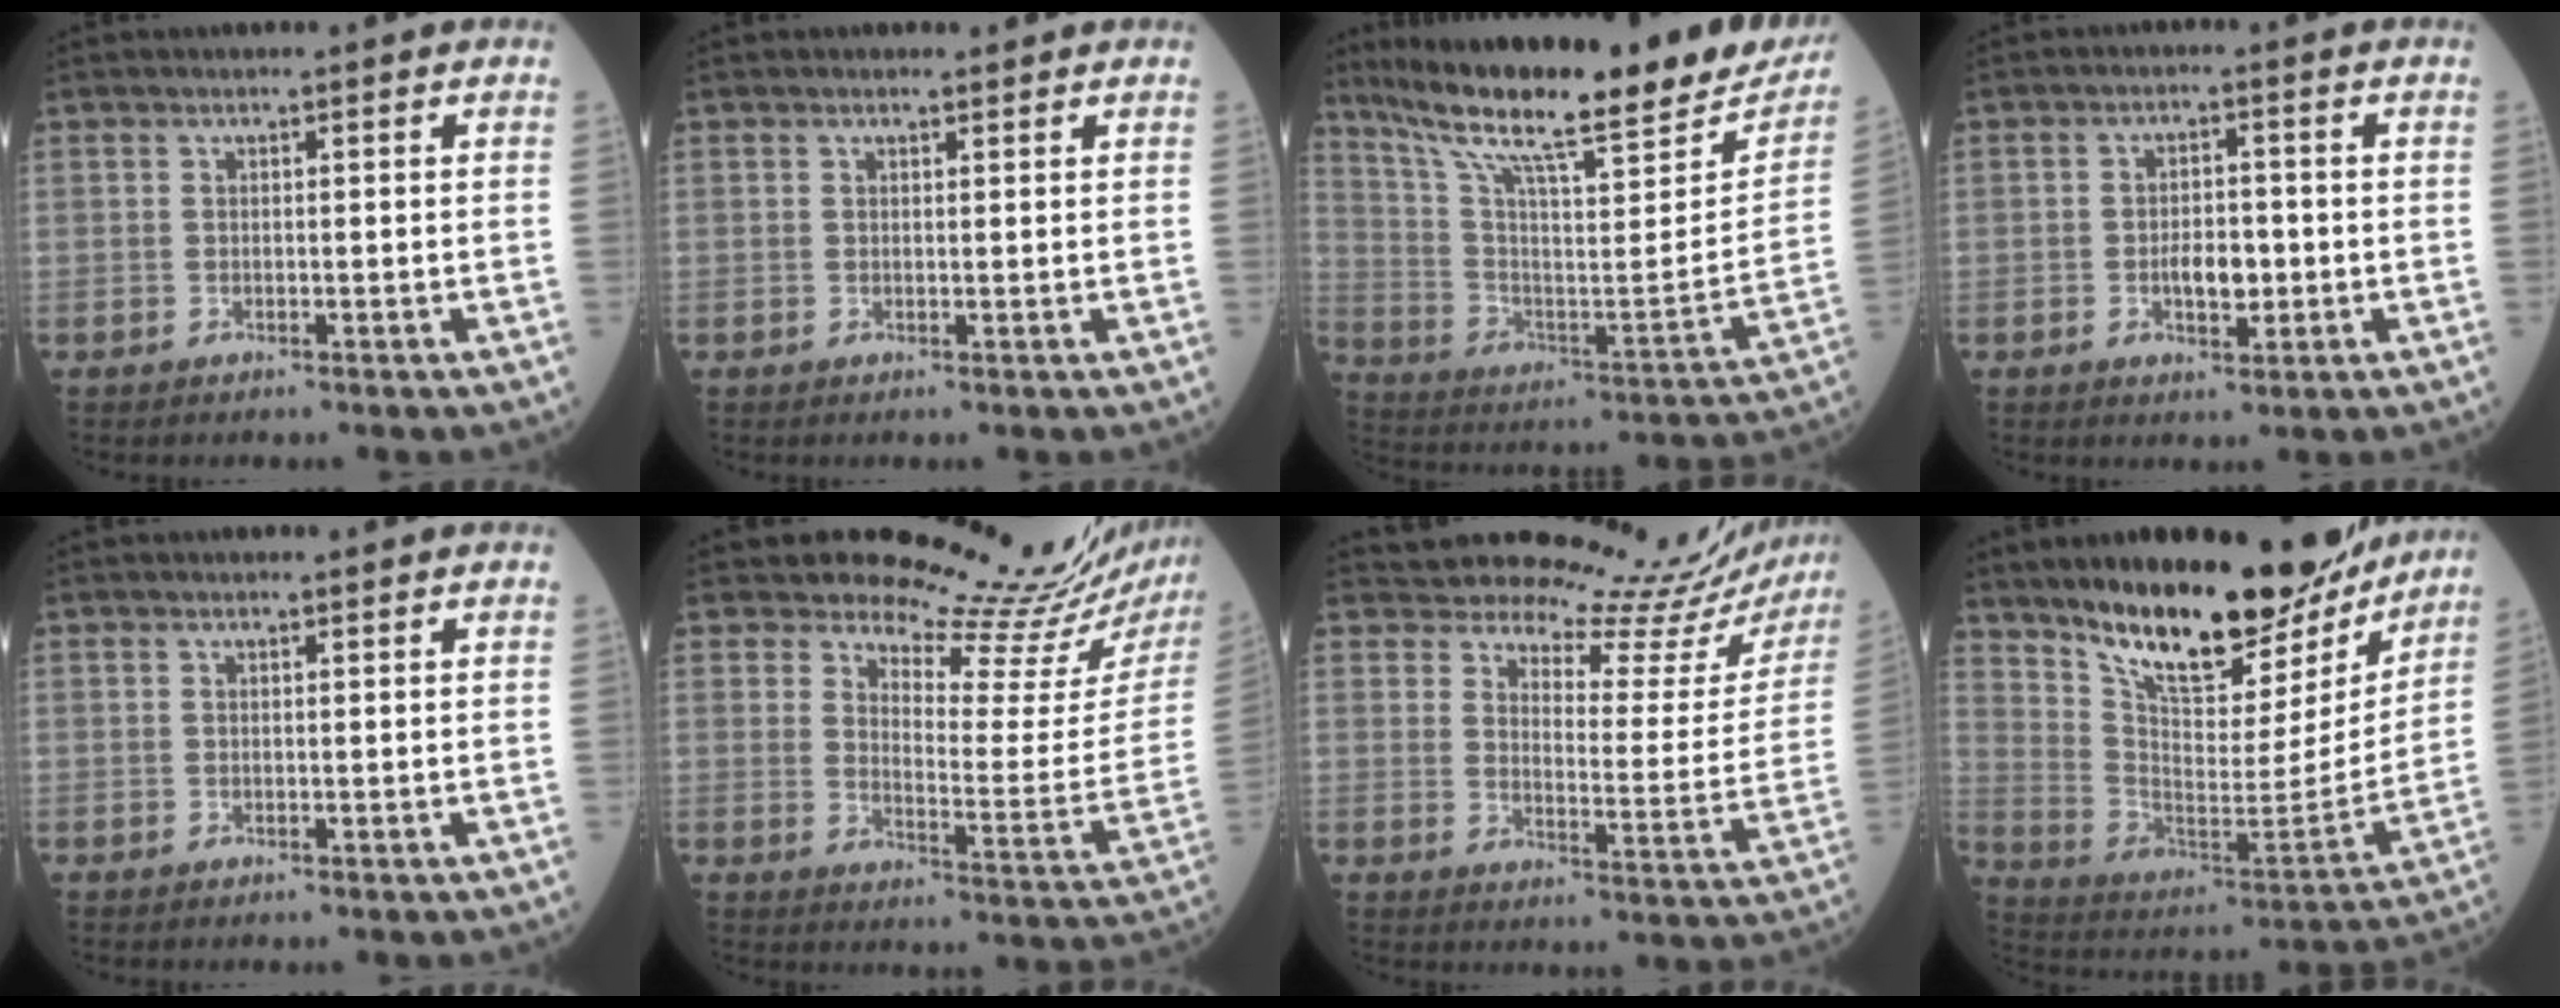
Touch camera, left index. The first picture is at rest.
{"total": 0.5, "force": [0.5, 0.2, 0.0], "torque": [-0.007, -0.006, 0.006]}
{"total": 29.4, "force": [23.5, 4.4, 17.0], "torque": [-0.288, -0.036, 0.337]}
{"total": 4.4, "force": [-1.1, 2.1, 3.7], "torque": [-0.064, -0.001, -0.017]}
{"total": 0.0}
{"total": 15.5, "force": [15.2, 0.7, 2.6], "torque": [-0.030, -0.121, 0.177]}
{"total": 18.0, "force": [17.7, 2.5, 2.0], "torque": [-0.014, -0.098, 0.190]}
{"total": 22.5, "force": [17.9, 7.2, 11.5], "torque": [-0.183, -0.032, 0.279]}